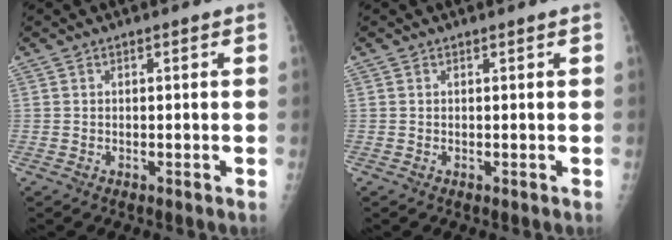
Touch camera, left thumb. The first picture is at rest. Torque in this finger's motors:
{"motor_torque": [-0.04, 0.04, -0.13, -0.03, -0.03]}